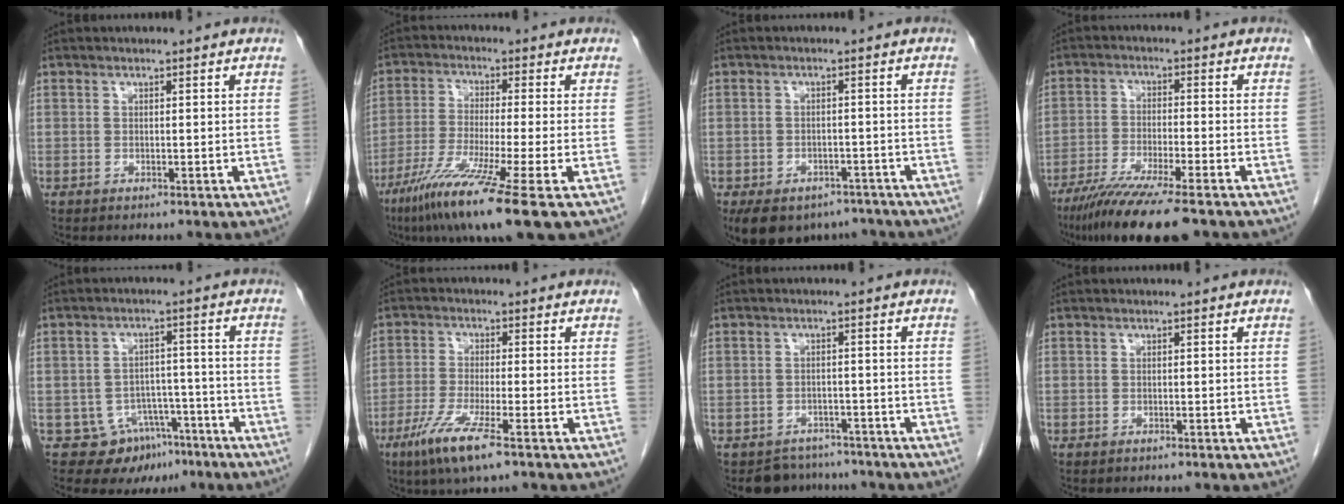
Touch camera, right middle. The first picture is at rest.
{"total": 12.4, "force": [-7.2, -1.3, 10.0], "torque": [-0.198, -0.045, -0.130]}
{"total": 11.4, "force": [-8.4, 6.6, 4.1], "torque": [-0.081, 0.003, -0.108]}
{"total": 12.3, "force": [-9.4, 0.4, 8.0], "torque": [-0.135, -0.035, -0.152]}
{"total": 7.5, "force": [-4.7, 5.6, 1.4], "torque": [-0.009, 0.018, -0.061]}
{"total": 7.7, "force": [-4.4, 0.2, 6.3], "torque": [-0.133, -0.024, -0.082]}
{"total": 5.6, "force": [-5.0, 2.5, -0.3], "torque": [0.011, 0.010, -0.068]}
{"total": 0.0}